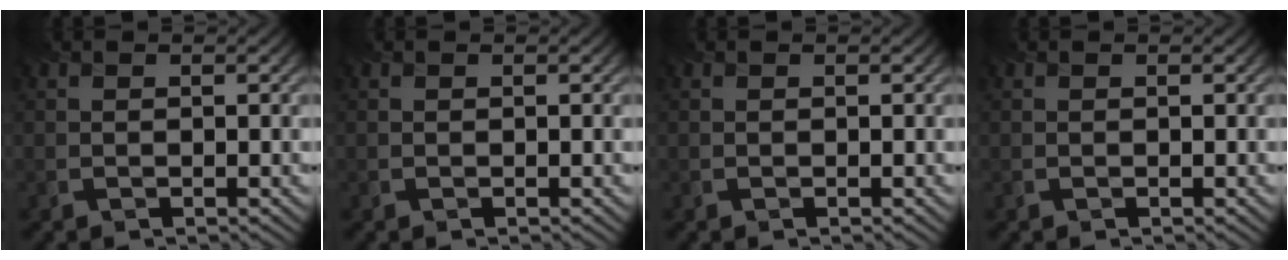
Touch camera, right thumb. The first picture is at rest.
{"total": 0.0}
{"total": 0.0}
{"total": 0.0}